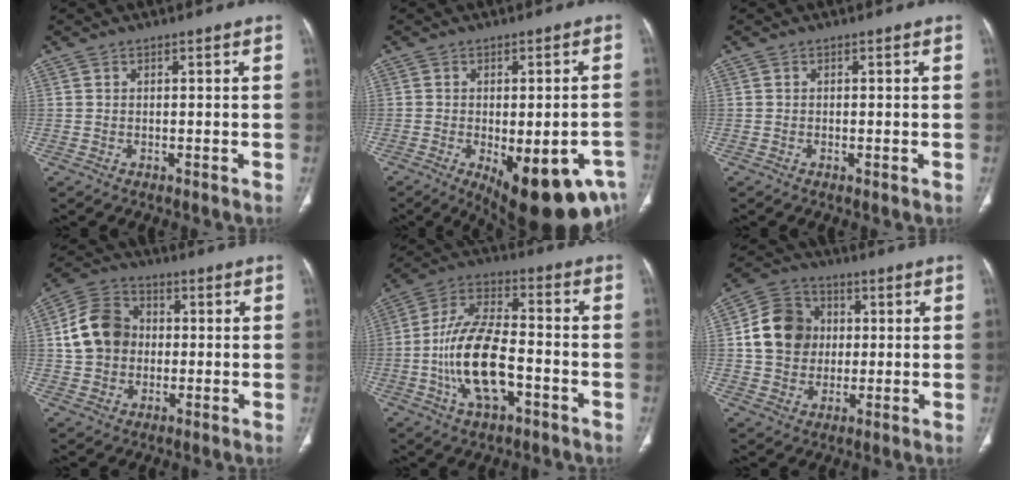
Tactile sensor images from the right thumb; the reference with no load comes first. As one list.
[{"total": 17.3, "force": [-7.6, 6.9, 13.9], "torque": [-0.138, 0.004, -0.087]}, {"total": 0.6, "force": [-0.2, 0.2, 0.5], "torque": [-0.012, -0.002, -0.003]}, {"total": 11.6, "force": [0.5, 9.6, 6.4], "torque": [-0.099, 0.022, 0.002]}, {"total": 16.1, "force": [-4.3, 7.6, 13.6], "torque": [-0.263, 0.033, -0.078]}, {"total": 12.4, "force": [1.2, 10.7, 6.2], "torque": [-0.089, 0.013, 0.017]}]